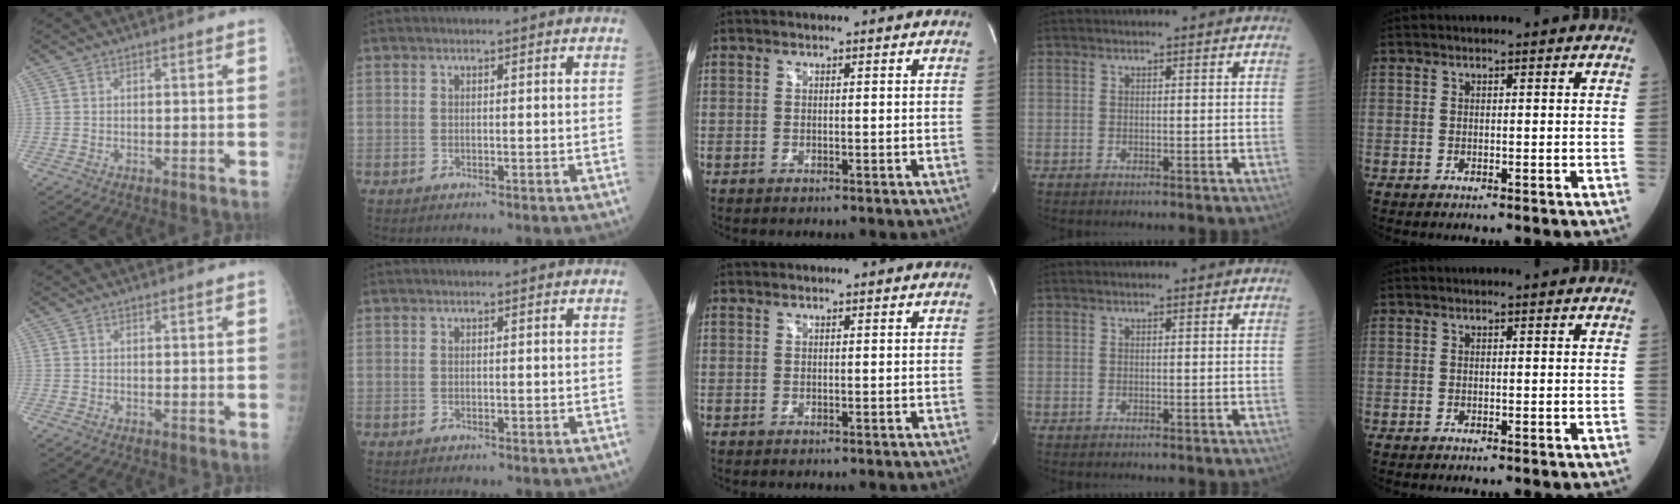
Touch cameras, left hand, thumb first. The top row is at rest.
{}